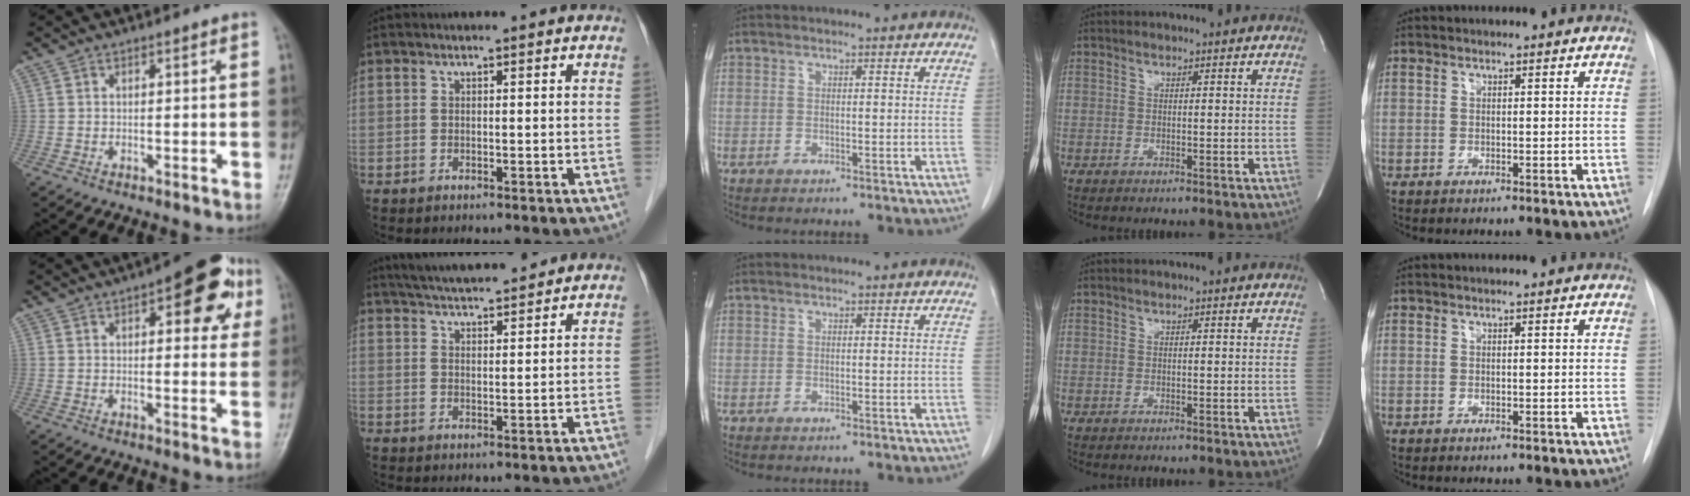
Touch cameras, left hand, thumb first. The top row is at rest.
{"thumb": {"total": 11.9, "force": [4.9, 5.3, 9.5], "torque": [-0.072, -0.003, 0.050]}, "index": {"total": 9.9, "force": [9.2, 0.8, 3.8], "torque": [-0.065, 0.024, 0.142]}}